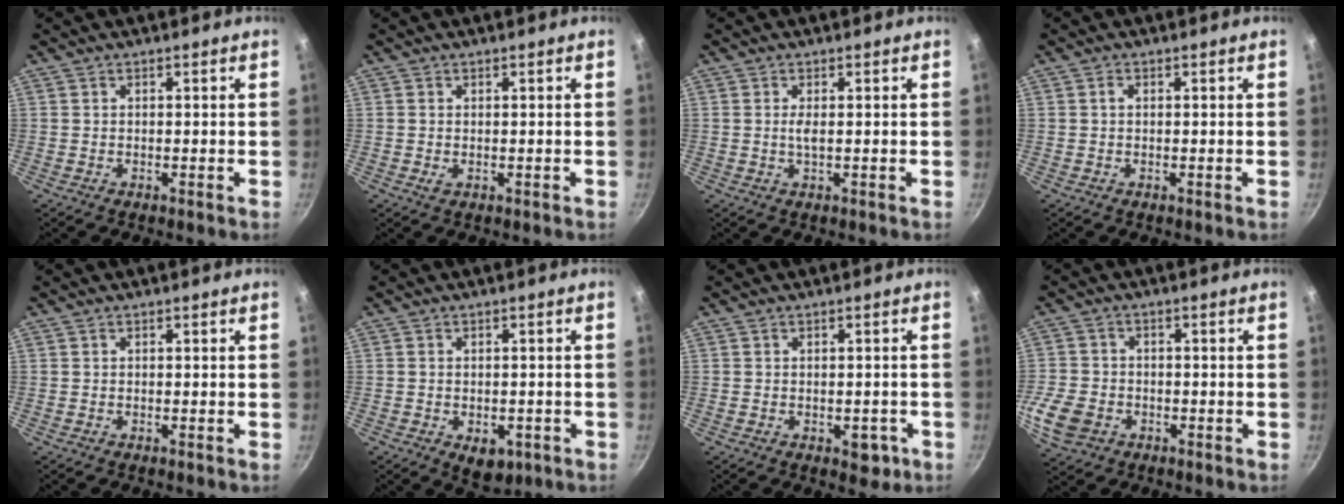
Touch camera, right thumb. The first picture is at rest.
{"total": 0.8, "force": [0.0, 0.6, 0.6], "torque": [-0.010, -0.002, 0.000]}
{"total": 1.6, "force": [0.2, 0.4, 1.6], "torque": [-0.035, -0.002, 0.004]}
{"total": 0.9, "force": [0.2, 0.6, 0.6], "torque": [-0.011, 0.005, 0.002]}
{"total": 0.0}
{"total": 5.6, "force": [-2.1, 3.6, 3.8], "torque": [-0.031, 0.009, -0.016]}
{"total": 3.9, "force": [-1.4, 2.4, 2.7], "torque": [-0.014, 0.012, -0.009]}
{"total": 9.1, "force": [-3.1, 7.2, 4.7], "torque": [-0.103, 0.016, -0.057]}